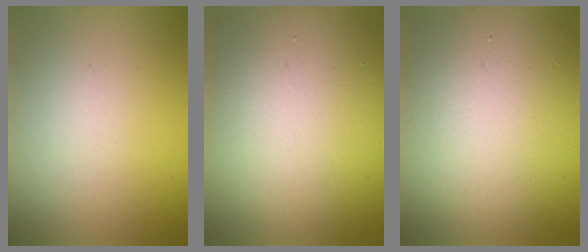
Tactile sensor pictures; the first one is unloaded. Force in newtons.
{"total": 14.2, "press": 14.2, "slide": 1.1}
{"total": 12.7, "press": 12.6, "slide": 0.8}